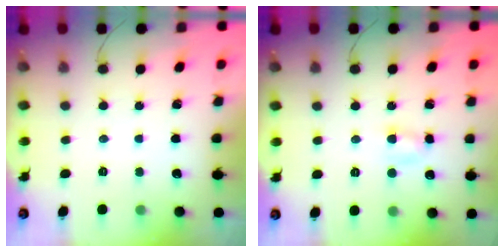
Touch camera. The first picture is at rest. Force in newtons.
{"total": 3.6, "press": 3.3, "slide": 1.4}